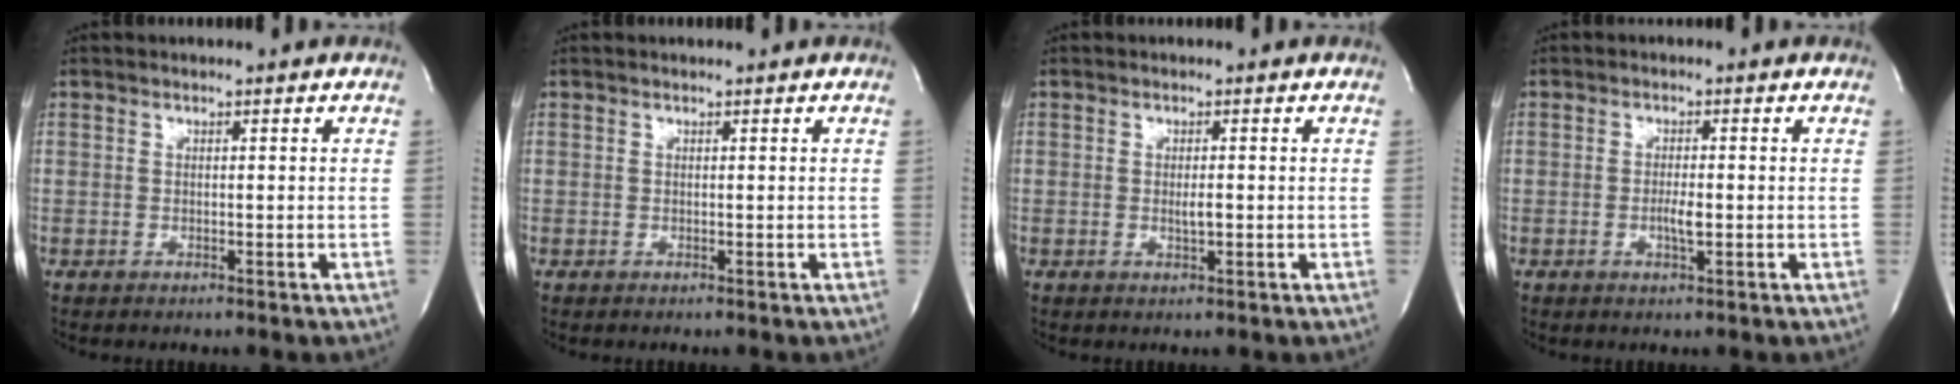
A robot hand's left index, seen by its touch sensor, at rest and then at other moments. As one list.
[{"total": 0.0}, {"total": 1.5, "force": [-0.2, 0.3, 1.4], "torque": [-0.028, -0.002, -0.002]}, {"total": 2.4, "force": [-0.6, 0.3, 2.3], "torque": [-0.045, -0.002, -0.010]}]